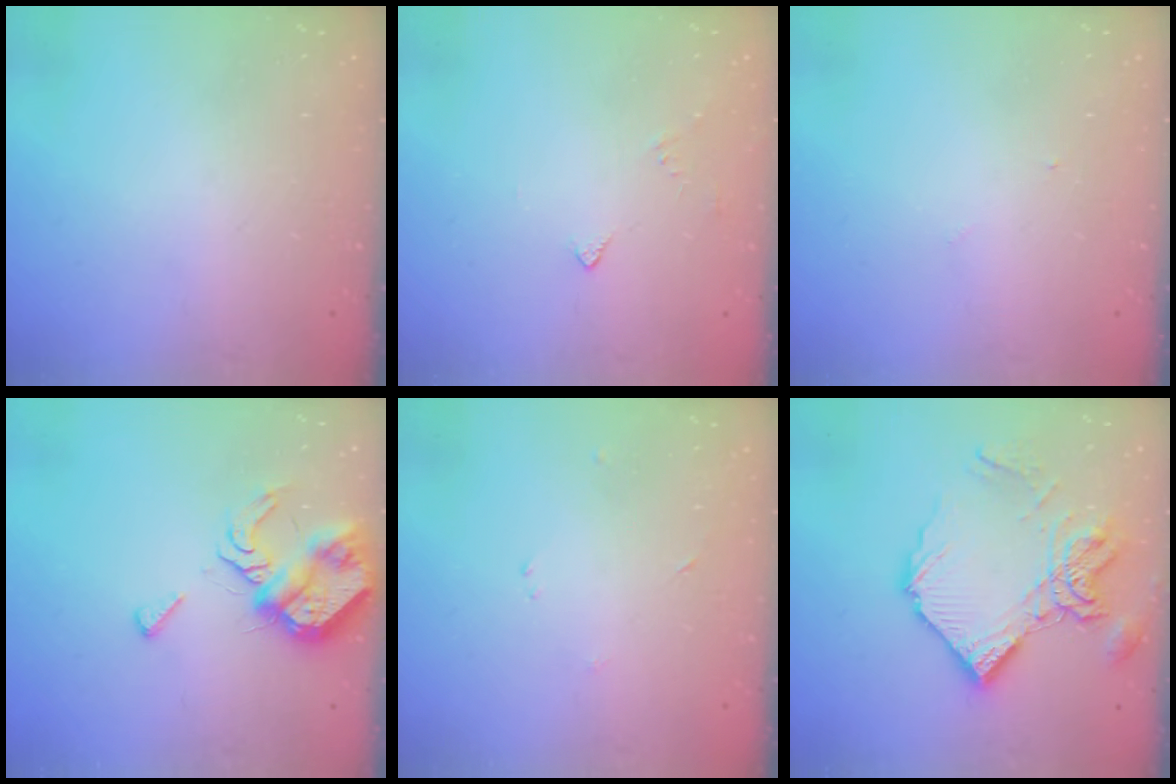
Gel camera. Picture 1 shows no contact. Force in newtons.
{"total": 4.0, "press": 3.9, "slide": 0.6}
{"total": 2.8, "press": 2.8, "slide": 0.3}
{"total": 8.0, "press": 7.9, "slide": 0.8}
{"total": 2.4, "press": 2.4, "slide": 0.3}
{"total": 17.1, "press": 17.0, "slide": 1.8}